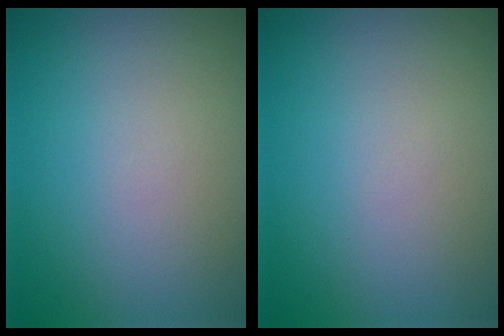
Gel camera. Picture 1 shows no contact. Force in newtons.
{"total": 0.0}